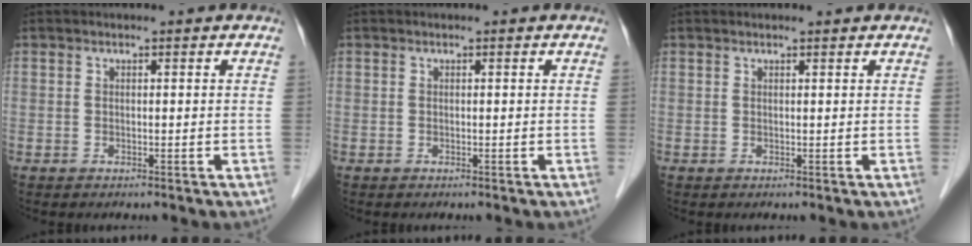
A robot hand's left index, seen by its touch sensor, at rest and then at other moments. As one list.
[{"total": 0.0}, {"total": 1.2, "force": [1.2, 0.0, 0.2], "torque": [-0.009, 0.011, 0.019]}]